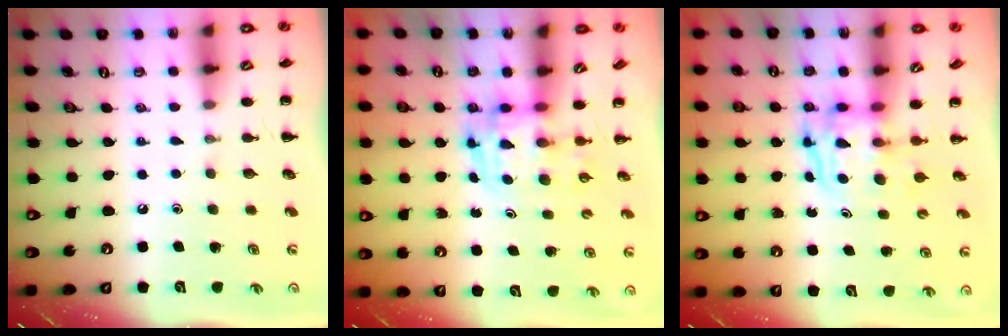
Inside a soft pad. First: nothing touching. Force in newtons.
{"total": 3.6, "press": 3.5, "slide": 0.6}
{"total": 3.8, "press": 3.8, "slide": 0.4}